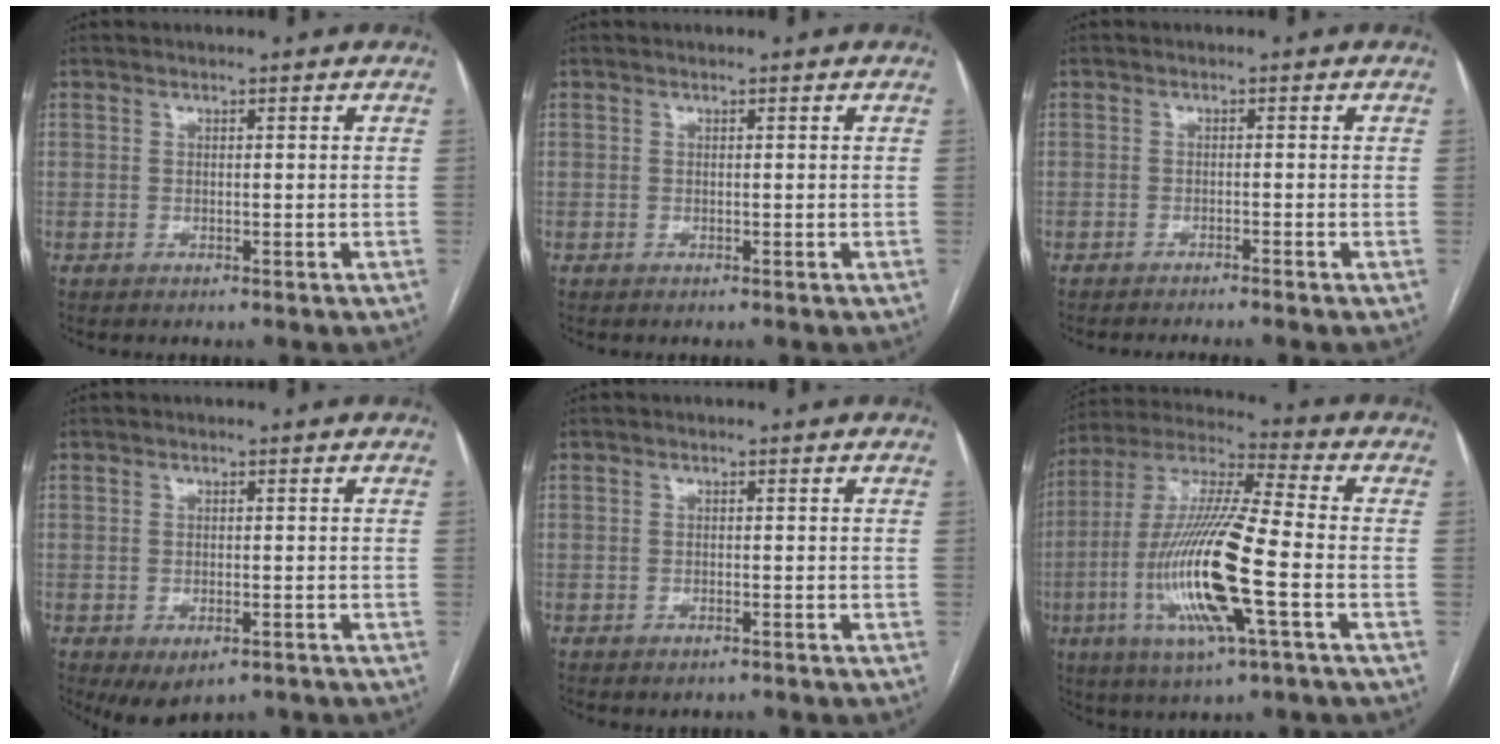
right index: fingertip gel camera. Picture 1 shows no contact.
{"total": 0.0}
{"total": 3.5, "force": [-3.0, -0.9, 1.6], "torque": [-0.011, 0.003, -0.044]}
{"total": 4.3, "force": [-2.4, 2.2, 2.9], "torque": [-0.045, -0.007, -0.027]}
{"total": 0.9, "force": [-0.6, 0.4, 0.5], "torque": [-0.012, -0.002, -0.005]}
{"total": 18.4, "force": [-4.8, 1.5, 17.7], "torque": [-0.366, -0.015, -0.092]}